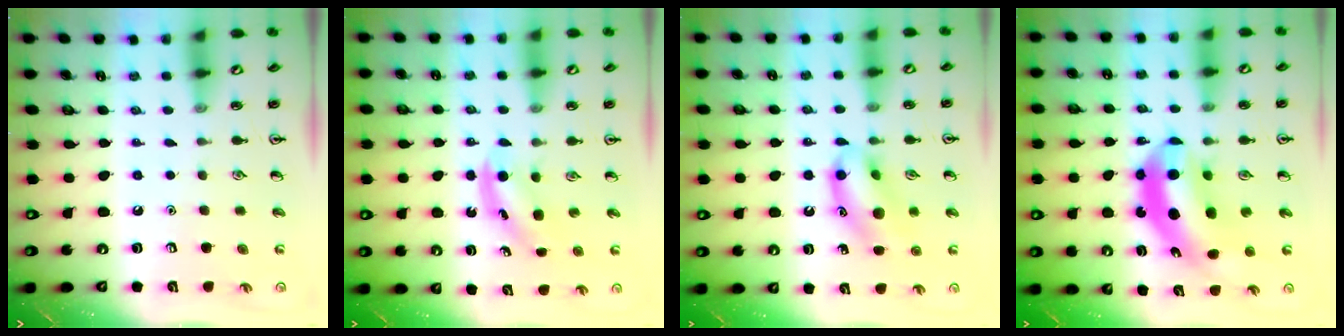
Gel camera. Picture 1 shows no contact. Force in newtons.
{"total": 4.0, "press": 4.0, "slide": 0.8}
{"total": 13.0, "press": 12.7, "slide": 2.6}
{"total": 11.7, "press": 11.1, "slide": 3.7}